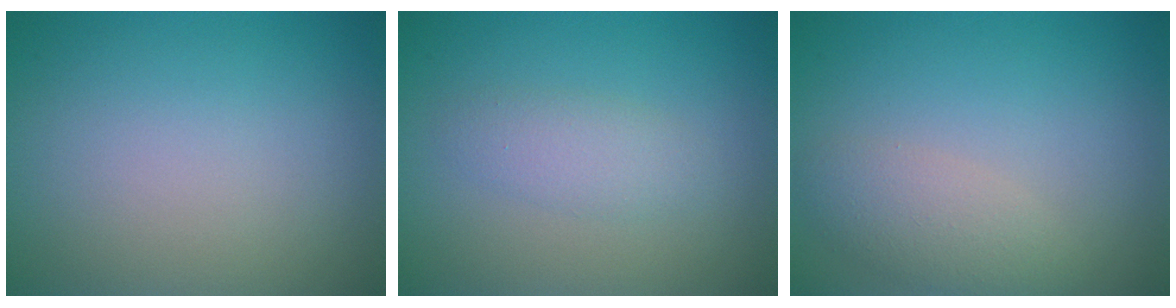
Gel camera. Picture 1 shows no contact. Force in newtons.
{"total": 2.1, "press": 2.1, "slide": 0.1}
{"total": 2.7, "press": 2.7, "slide": 0.2}